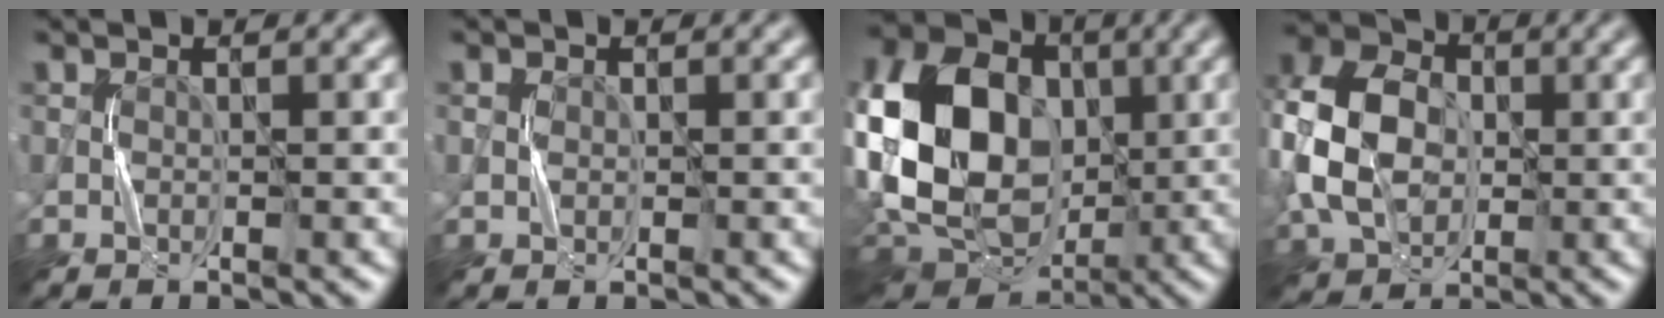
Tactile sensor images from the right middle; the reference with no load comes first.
{"total": 0.7, "force": [0.1, 0.6, 0.3], "torque": [-0.006, 0.002, 0.002]}
{"total": 16.0, "force": [0.5, 11.7, 10.9], "torque": [-0.239, 0.000, 0.004]}
{"total": 11.1, "force": [-0.3, 8.2, 7.5], "torque": [-0.189, 0.010, -0.014]}